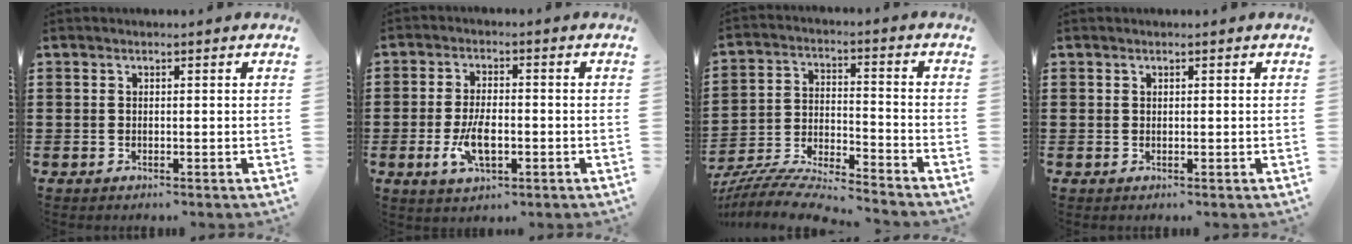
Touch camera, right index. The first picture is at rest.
{"total": 6.1, "force": [-1.6, 2.7, 5.2], "torque": [-0.115, -0.003, -0.032]}
{"total": 7.4, "force": [-7.1, 0.3, 1.9], "torque": [-0.048, -0.004, -0.144]}
{"total": 0.0}